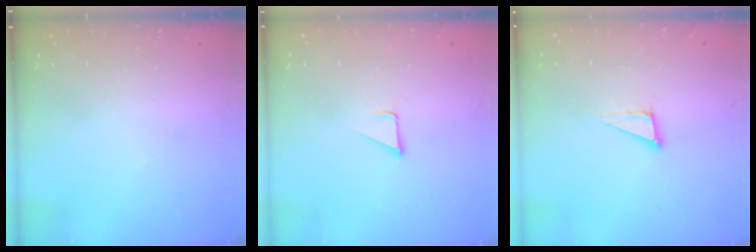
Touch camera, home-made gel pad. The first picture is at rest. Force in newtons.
{"total": 2.8, "press": 2.8, "slide": 0.2}
{"total": 5.9, "press": 5.8, "slide": 1.3}